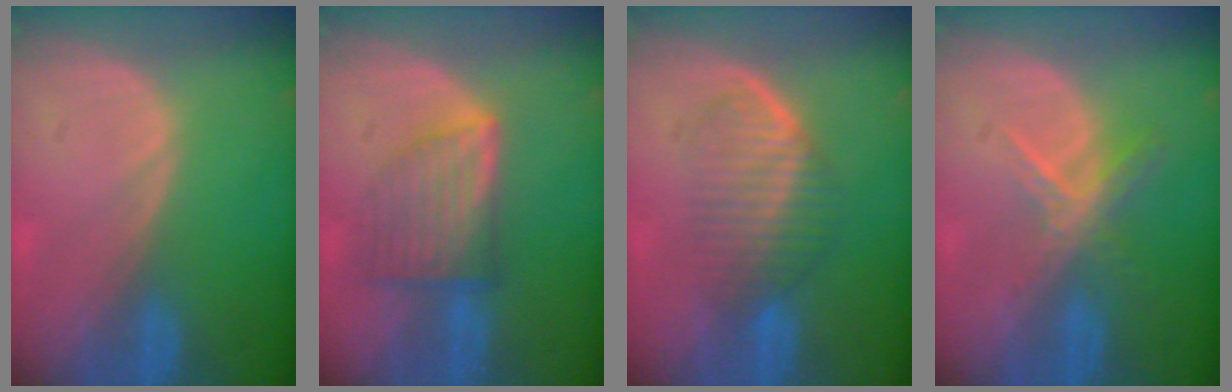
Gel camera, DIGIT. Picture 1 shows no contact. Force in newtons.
{"total": 7.3, "press": 6.6, "slide": 3.2}
{"total": 5.9, "press": 5.8, "slide": 1.4}
{"total": 5.6, "press": 4.8, "slide": 2.8}